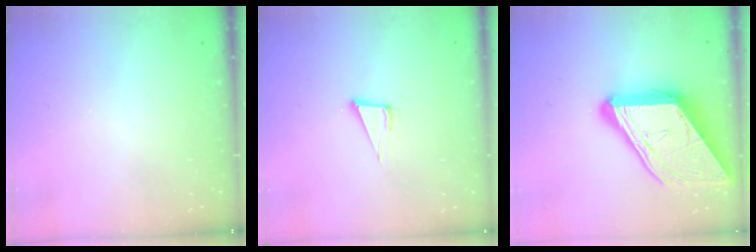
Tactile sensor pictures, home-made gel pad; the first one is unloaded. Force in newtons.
{"total": 5.1, "press": 4.3, "slide": 2.8}
{"total": 19.0, "press": 18.8, "slide": 2.1}